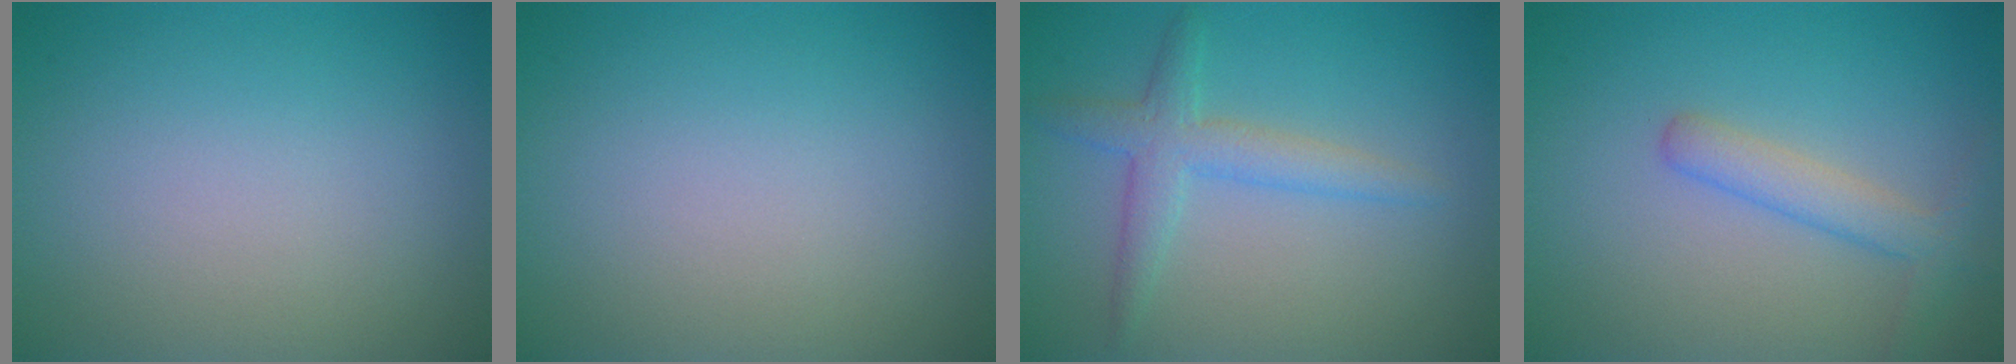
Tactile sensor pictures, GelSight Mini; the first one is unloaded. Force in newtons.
{"total": 0.0}
{"total": 3.0, "press": 3.0, "slide": 0.1}
{"total": 2.6, "press": 2.6, "slide": 0.1}